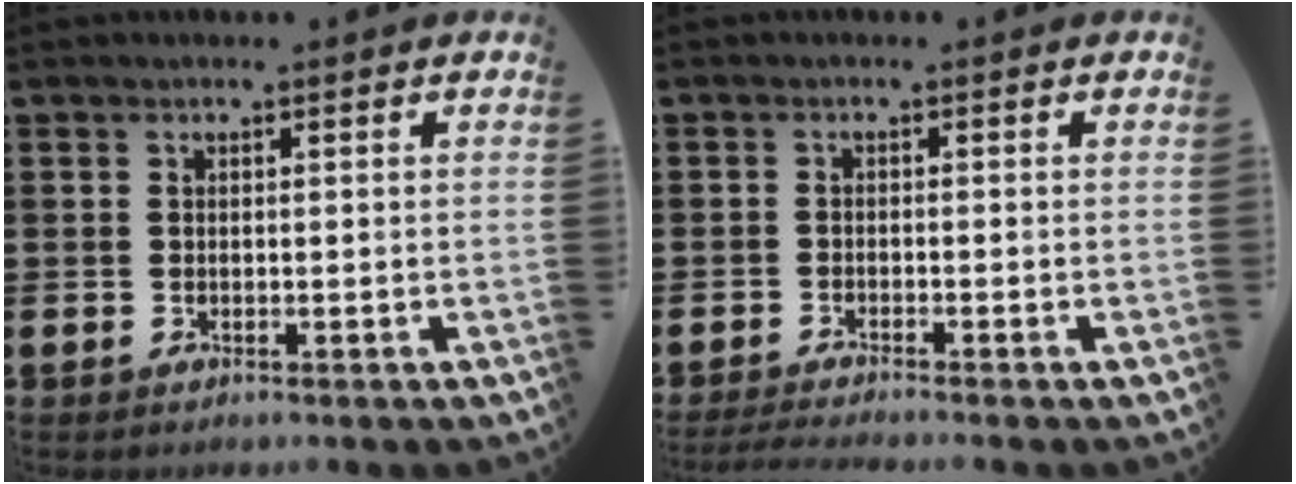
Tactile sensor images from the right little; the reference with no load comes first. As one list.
[{"total": 1.4, "force": [-1.2, -0.1, 0.7], "torque": [-0.009, 0.001, -0.024]}]